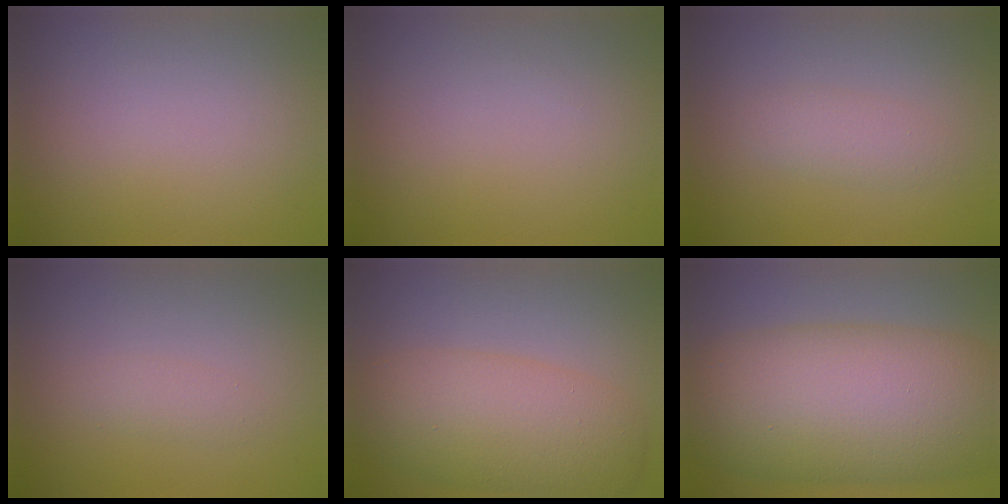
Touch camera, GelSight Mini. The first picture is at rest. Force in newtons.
{"total": 0.0}
{"total": 1.7, "press": 1.7, "slide": 0.0}
{"total": 1.0, "press": 1.0, "slide": 0.1}
{"total": 7.2, "press": 7.2, "slide": 0.1}
{"total": 13.4, "press": 13.4, "slide": 0.0}